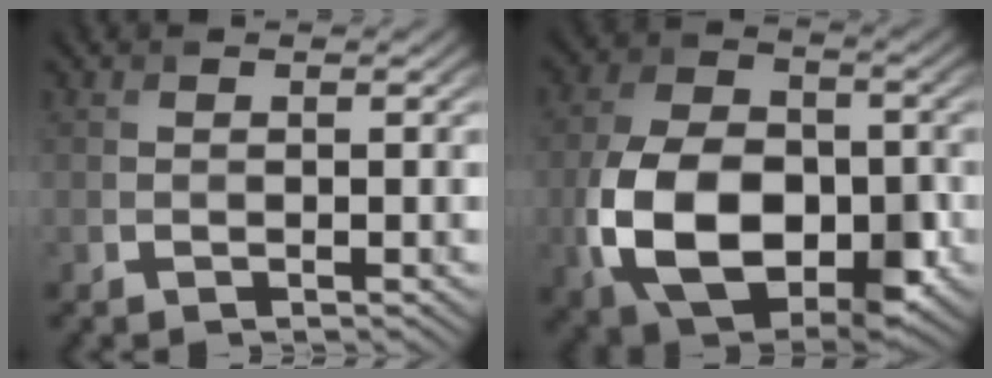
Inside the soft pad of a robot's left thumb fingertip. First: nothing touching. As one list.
[{"total": 13.6, "force": [-3.7, 8.7, 9.8], "torque": [-0.215, -0.021, -0.075]}]